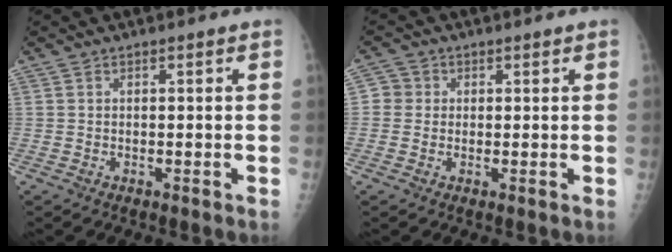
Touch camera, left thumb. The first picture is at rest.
{"total": 2.8, "force": [0.4, 2.7, 0.6], "torque": [0.010, 0.004, 0.000]}